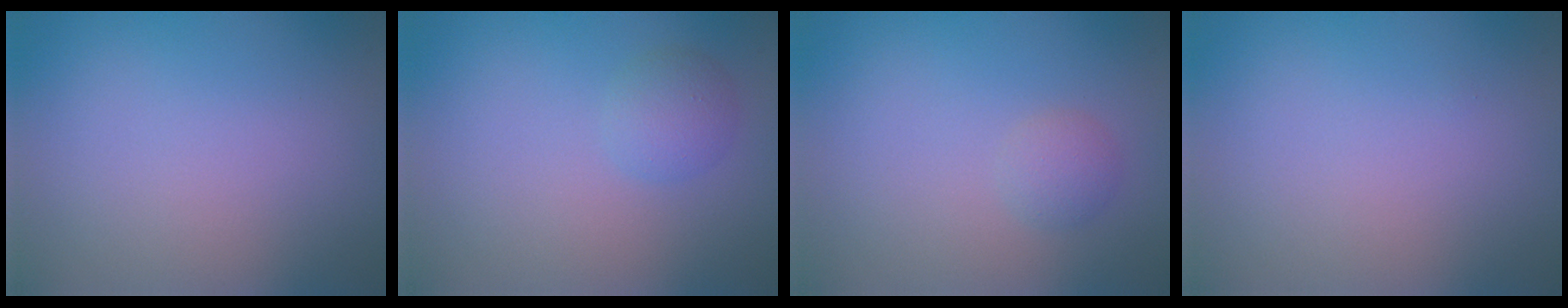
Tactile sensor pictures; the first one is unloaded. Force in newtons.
{"total": 1.7, "press": 1.7, "slide": 0.2}
{"total": 1.3, "press": 1.3, "slide": 0.1}
{"total": 0.0}